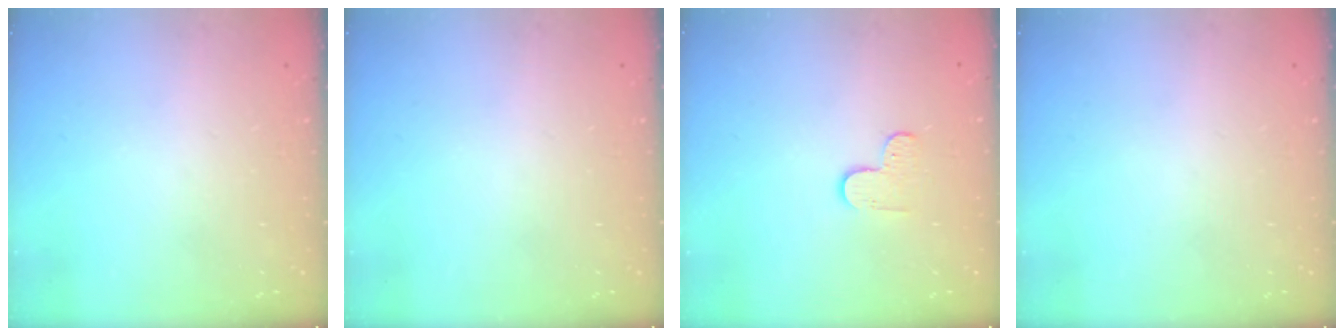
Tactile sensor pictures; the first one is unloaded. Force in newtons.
{"total": 0.0}
{"total": 3.1, "press": 3.1, "slide": 0.3}
{"total": 0.0}